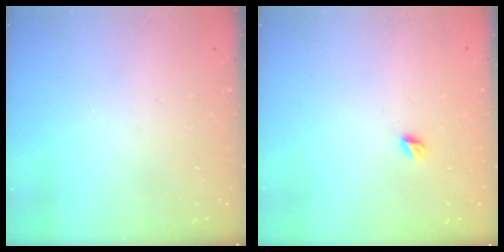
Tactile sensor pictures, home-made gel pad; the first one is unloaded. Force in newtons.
{"total": 4.3, "press": 4.2, "slide": 0.5}